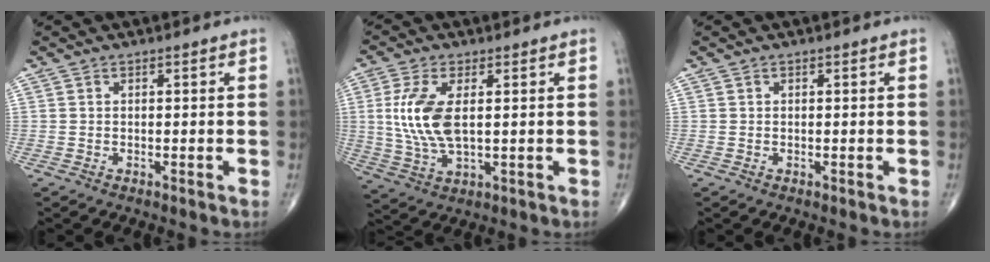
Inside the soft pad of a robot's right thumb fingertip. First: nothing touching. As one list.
[{"total": 10.3, "force": [1.5, 4.6, 9.1], "torque": [-0.204, -0.009, 0.036]}, {"total": 0.0}]